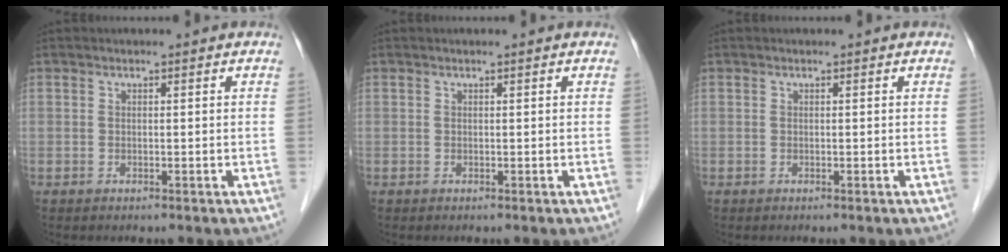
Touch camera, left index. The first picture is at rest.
{"total": 0.0}
{"total": 0.0}